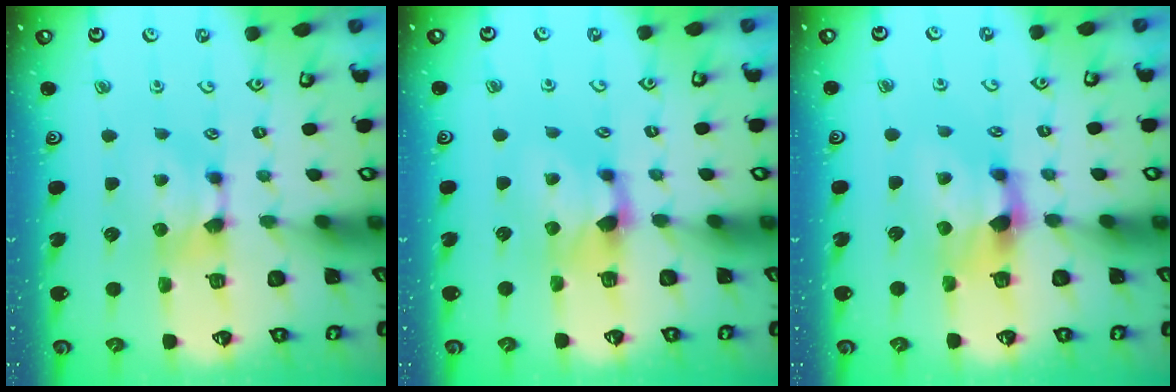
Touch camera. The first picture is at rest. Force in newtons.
{"total": 1.2, "press": 0.3, "slide": 1.2}
{"total": 2.4, "press": 1.6, "slide": 1.7}